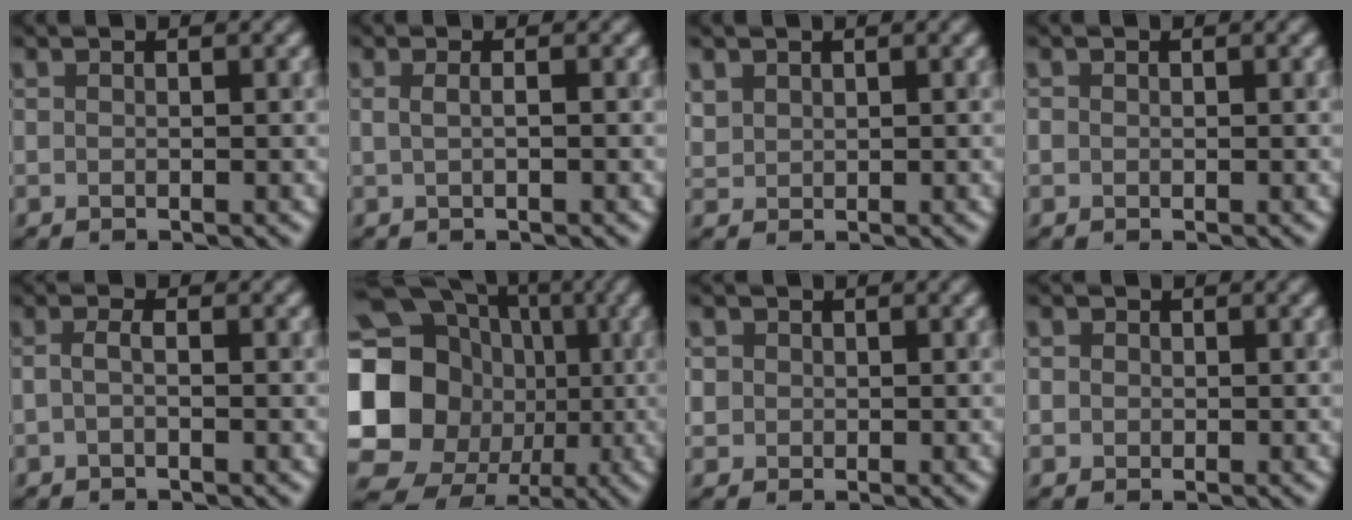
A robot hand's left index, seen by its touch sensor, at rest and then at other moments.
{"total": 1.1, "force": [0.2, 0.6, 0.9], "torque": [-0.011, 0.009, -0.007]}
{"total": 1.1, "force": [0.5, -0.2, -0.9], "torque": [-0.007, 0.004, 0.041]}
{"total": 1.2, "force": [-0.4, -0.6, -1.0], "torque": [-0.001, 0.003, 0.016]}
{"total": 1.0, "force": [-0.8, -0.5, 0.0], "torque": [-0.015, -0.003, 0.002]}
{"total": 20.8, "force": [-1.7, 19.1, 8.3], "torque": [-0.185, 0.013, -0.061]}
{"total": 1.1, "force": [-0.3, 0.5, -0.9], "torque": [0.001, -0.001, 0.017]}
{"total": 1.2, "force": [-0.5, 0.0, -1.0], "torque": [0.007, 0.000, 0.011]}